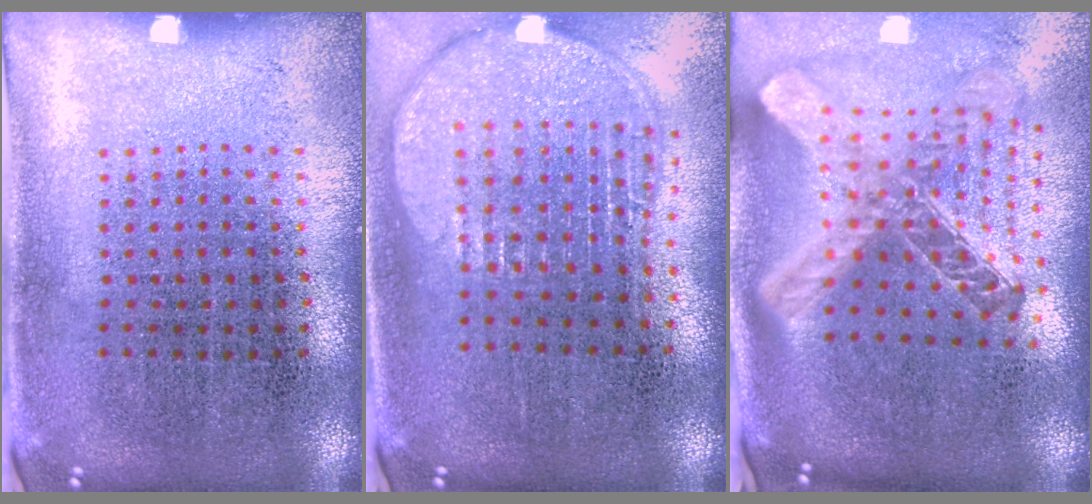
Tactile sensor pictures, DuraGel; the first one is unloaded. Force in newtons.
{"total": 2.0, "press": 1.7, "slide": 1.1}
{"total": 2.7, "press": 2.0, "slide": 1.9}